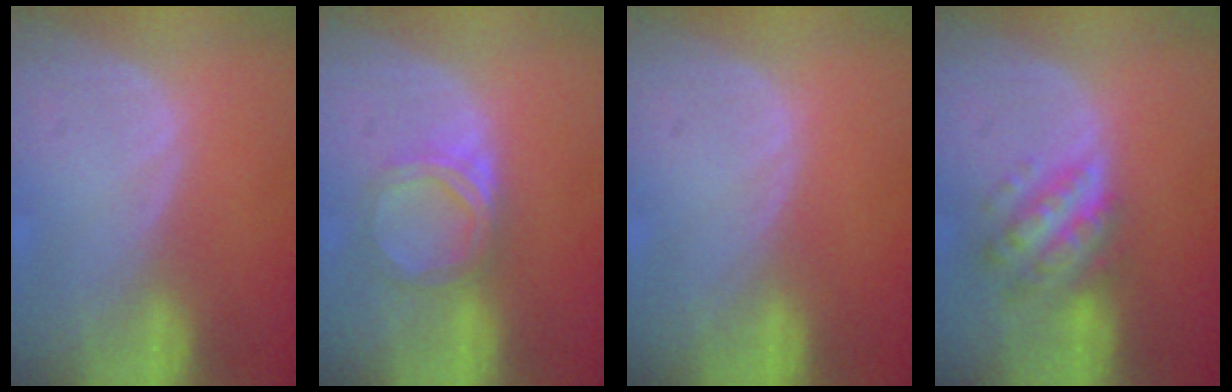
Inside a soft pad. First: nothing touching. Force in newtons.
{"total": 5.2, "press": 4.6, "slide": 2.5}
{"total": 0.0}
{"total": 6.7, "press": 6.6, "slide": 0.3}